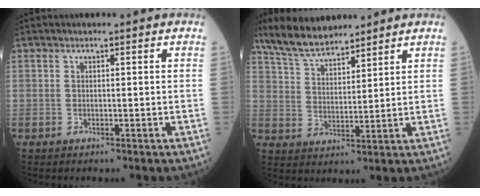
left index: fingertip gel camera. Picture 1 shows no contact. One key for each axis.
{"total": 9.2, "fx": 8.1, "fy": 2.3, "fz": 3.9, "tx": -0.082, "ty": 0.013, "tz": 0.155}